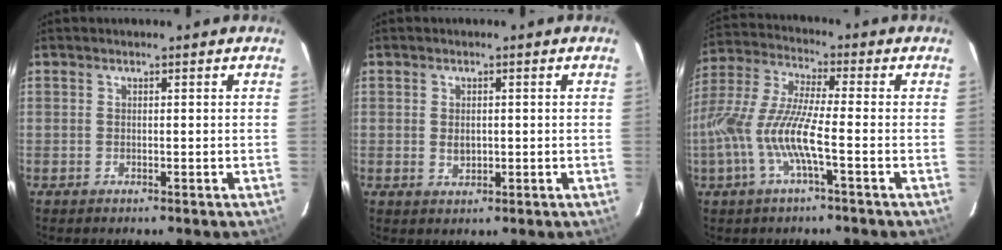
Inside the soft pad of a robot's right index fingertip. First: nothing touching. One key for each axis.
{"total": 2.3, "fx": -0.1, "fy": 1.7, "fz": 1.5, "tx": -0.025, "ty": -0.001, "tz": 0.001}
{"total": 12.7, "fx": -3.9, "fy": 1.5, "fz": 12.0, "tx": -0.252, "ty": -0.006, "tz": -0.079}